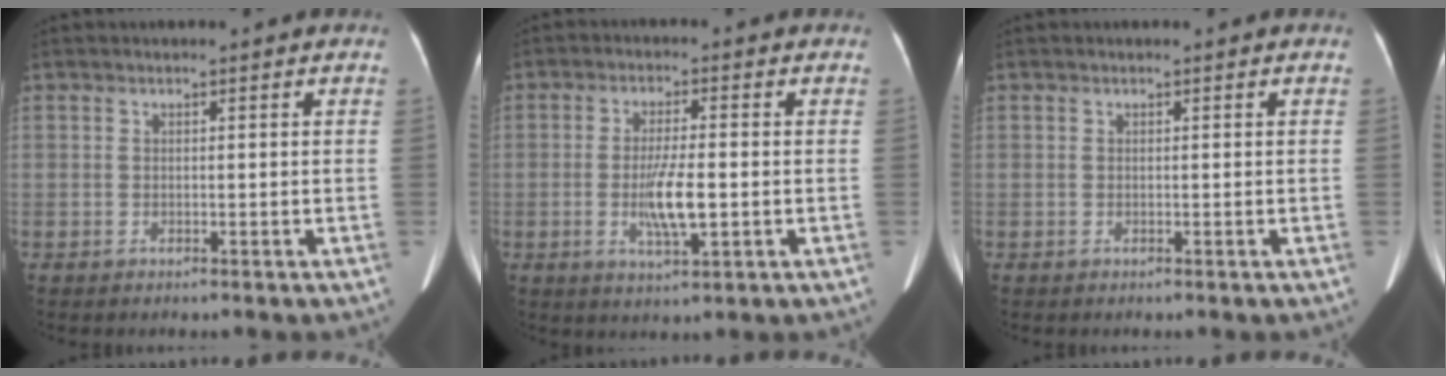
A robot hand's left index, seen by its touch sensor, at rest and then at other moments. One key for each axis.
{"total": 5.9, "fx": -1.6, "fy": 0.9, "fz": 5.6, "tx": -0.109, "ty": -0.028, "tz": -0.029}
{"total": 0.0}